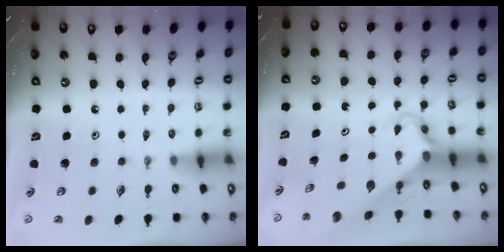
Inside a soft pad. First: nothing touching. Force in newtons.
{"total": 2.7, "press": 2.7, "slide": 0.2}